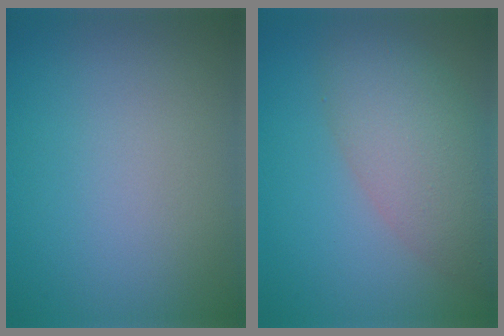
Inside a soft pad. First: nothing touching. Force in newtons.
{"total": 6.3, "press": 6.2, "slide": 0.8}